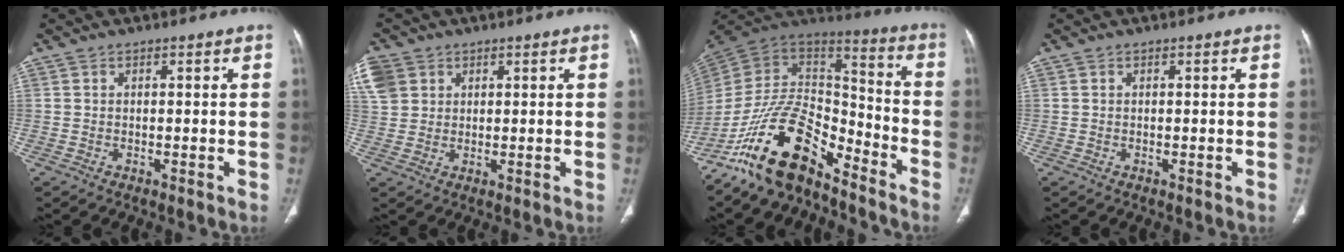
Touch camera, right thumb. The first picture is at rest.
{"total": 10.8, "force": [4.7, 8.7, 4.4], "torque": [-0.123, 0.015, 0.097]}
{"total": 19.0, "force": [-13.4, 8.0, 10.8], "torque": [-0.167, 0.100, -0.247]}
{"total": 0.0}